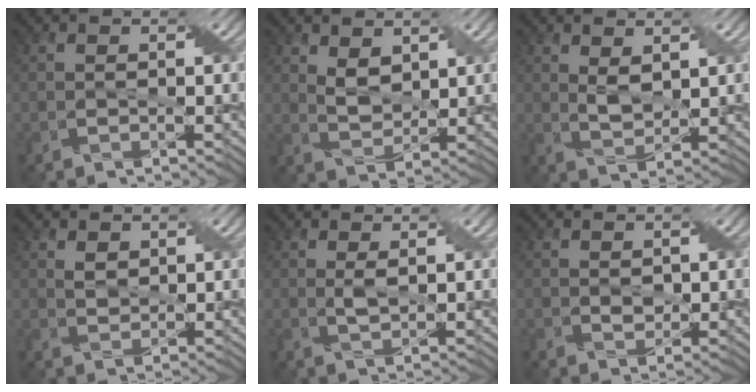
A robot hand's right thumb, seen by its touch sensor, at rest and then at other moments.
{"total": 3.5, "force": [2.0, 1.9, 2.1], "torque": [-0.053, -0.006, 0.042]}
{"total": 2.7, "force": [1.3, 1.3, 2.0], "torque": [-0.049, -0.005, 0.028]}
{"total": 1.6, "force": [0.9, 1.1, 0.8], "torque": [-0.022, -0.003, 0.020]}
{"total": 1.5, "force": [0.5, 0.2, 1.4], "torque": [-0.034, -0.003, 0.012]}
{"total": 1.3, "force": [0.4, 0.9, 0.9], "torque": [-0.021, -0.003, 0.010]}